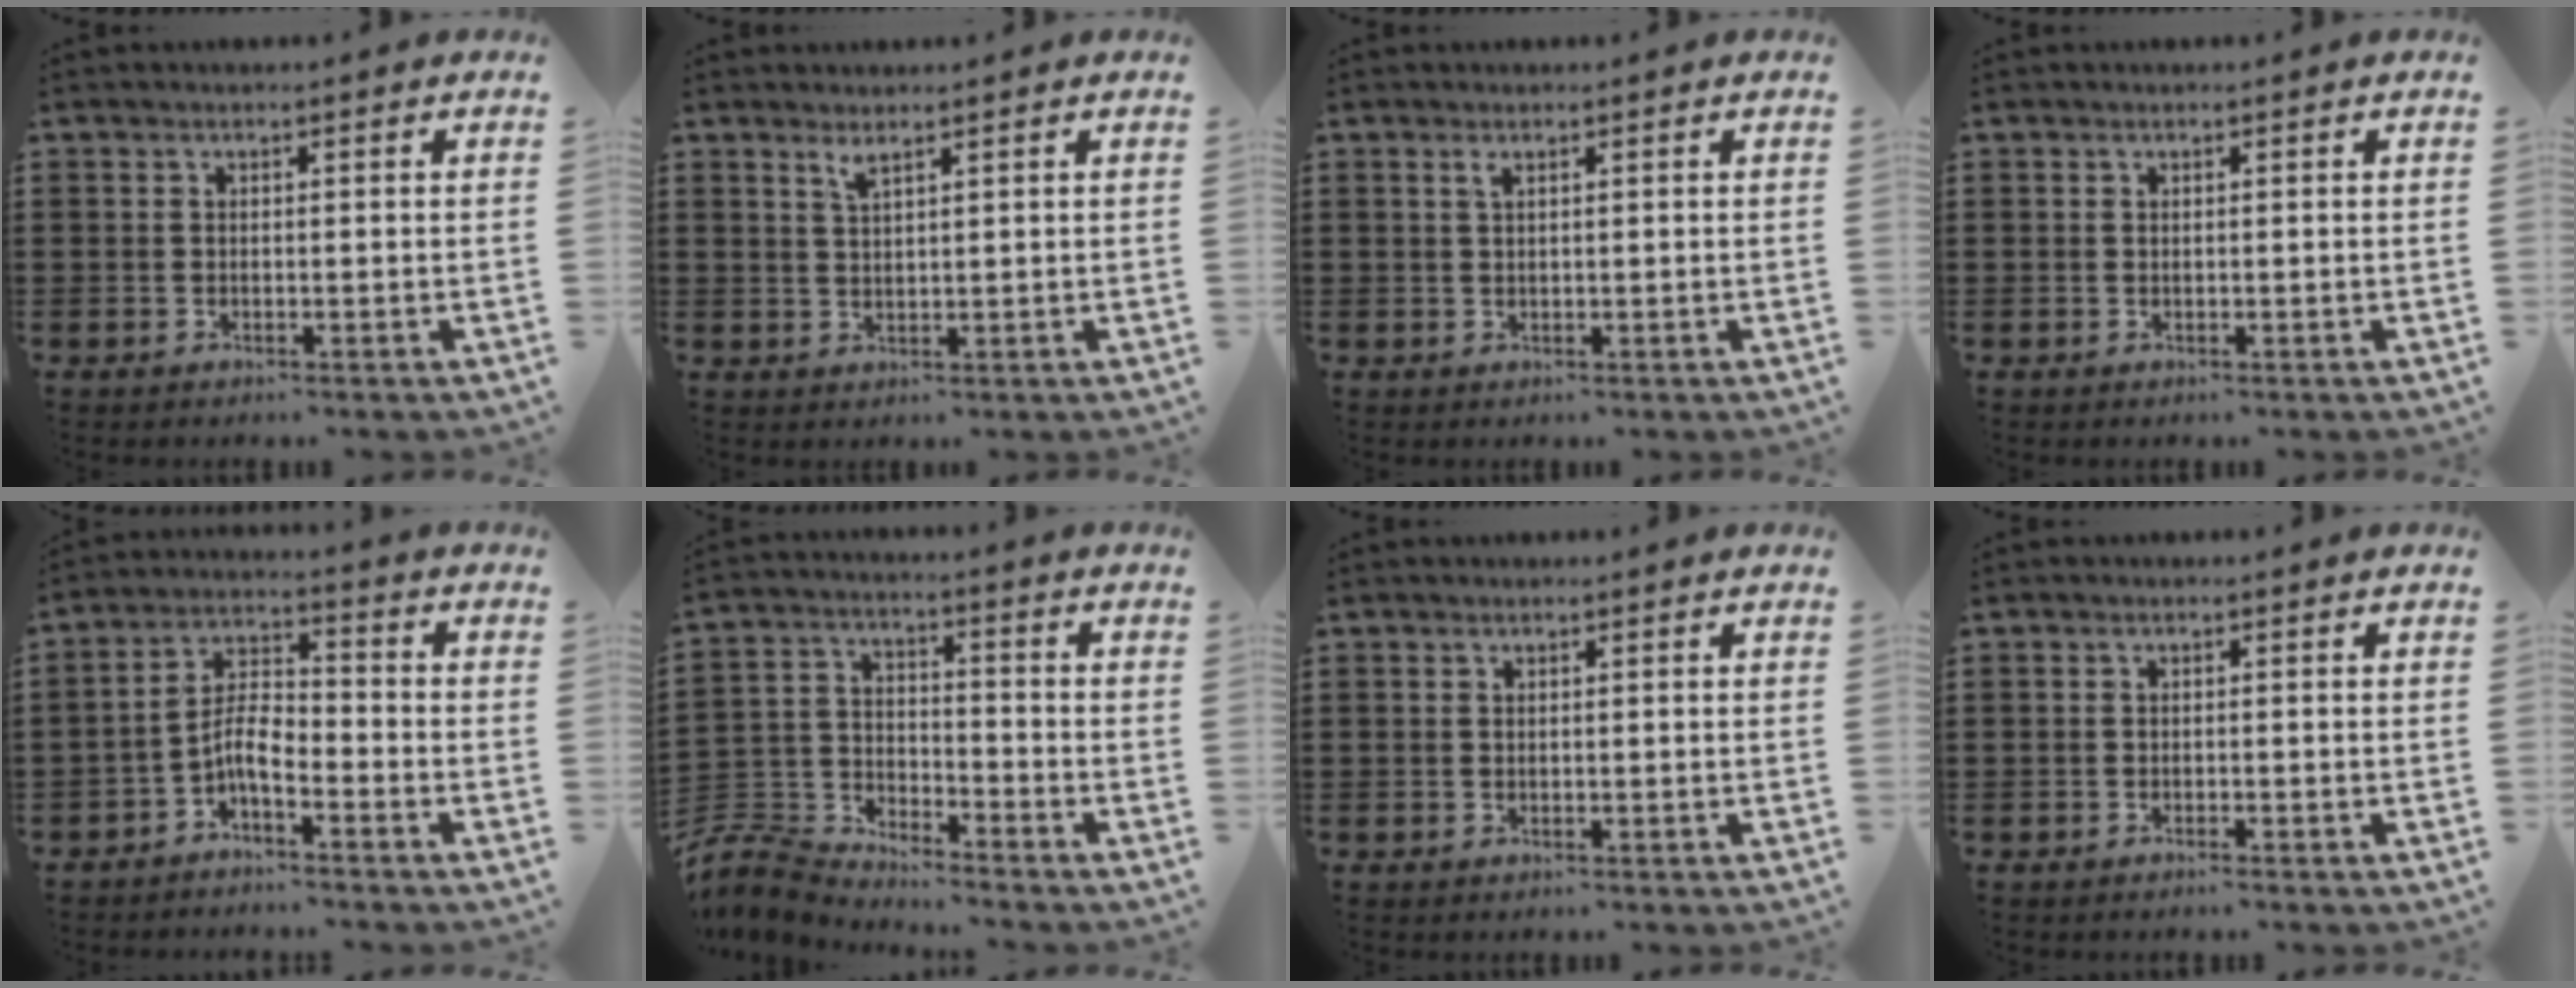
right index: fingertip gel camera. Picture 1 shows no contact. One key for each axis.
{"total": 1.9, "fx": 1.5, "fy": 0.2, "fz": 1.1, "tx": -0.024, "ty": 0.001, "tz": 0.027}
{"total": 0.8, "fx": 0.4, "fy": 0.1, "fz": 0.7, "tx": -0.016, "ty": 0.001, "tz": 0.008}
{"total": 0.0}
{"total": 5.2, "fx": -3.0, "fy": 1.7, "fz": 3.9, "tx": -0.091, "ty": 0.004, "tz": -0.064}
{"total": 6.2, "fx": -5.9, "fy": 1.5, "fz": 0.9, "tx": -0.053, "ty": -0.007, "tz": -0.130}
{"total": 0.0}
{"total": 0.6, "fx": -0.6, "fy": 0.0, "fz": 0.2, "tx": -0.005, "ty": -0.001, "tz": -0.012}